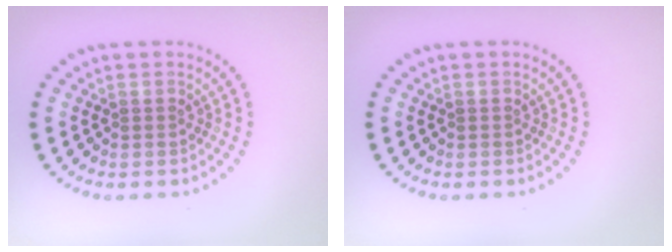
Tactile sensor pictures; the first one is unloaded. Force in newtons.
{"total": 0.0}